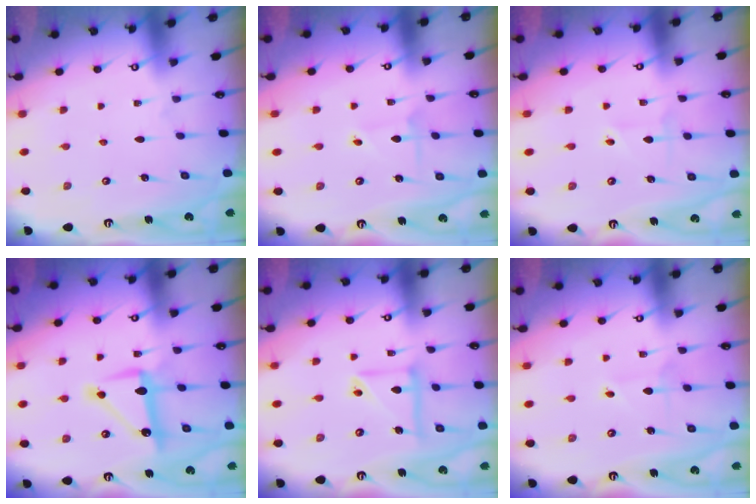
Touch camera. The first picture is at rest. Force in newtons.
{"total": 2.9, "press": 2.9, "slide": 0.1}
{"total": 1.7, "press": 1.7, "slide": 0.2}
{"total": 10.3, "press": 10.3, "slide": 0.5}
{"total": 10.4, "press": 10.3, "slide": 1.0}
{"total": 3.3, "press": 3.2, "slide": 0.4}